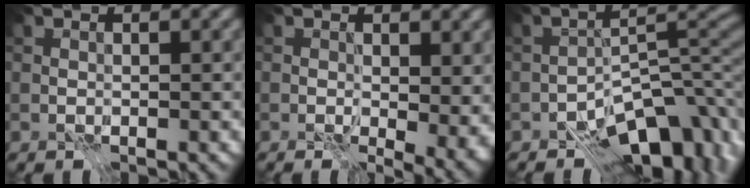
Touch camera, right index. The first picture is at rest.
{"total": 4.3, "force": [0.4, 2.2, 3.6], "torque": [-0.052, -0.009, 0.012]}
{"total": 10.1, "force": [-6.7, 4.6, 6.0], "torque": [-0.057, -0.002, -0.114]}